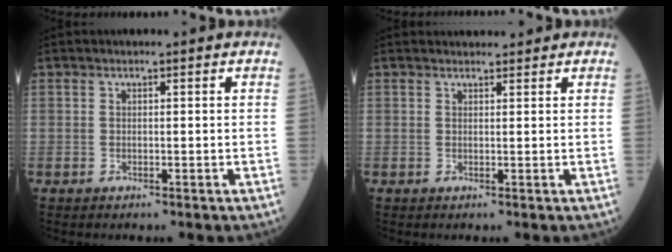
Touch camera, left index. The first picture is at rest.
{"total": 3.7, "force": [3.4, 1.1, 0.9], "torque": [-0.008, 0.023, 0.045]}